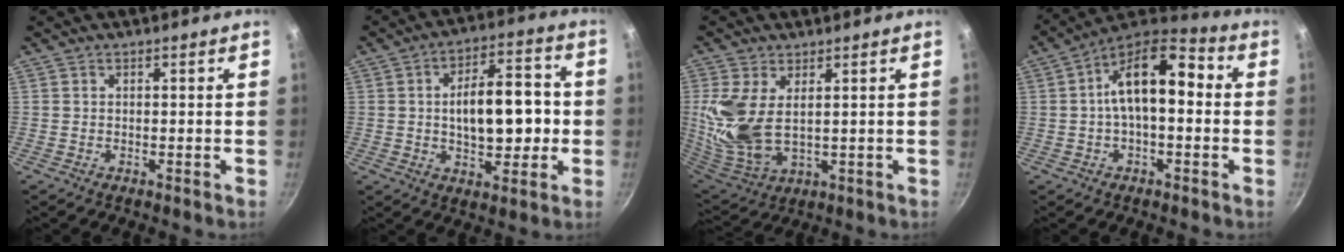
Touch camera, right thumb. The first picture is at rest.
{"total": 14.2, "force": [0.0, 7.1, 12.2], "torque": [-0.159, 0.023, 0.000]}
{"total": 12.5, "force": [1.8, 6.8, 10.4], "torque": [-0.233, -0.013, 0.054]}
{"total": 14.3, "force": [1.1, 7.1, 12.4], "torque": [-0.191, 0.046, 0.004]}